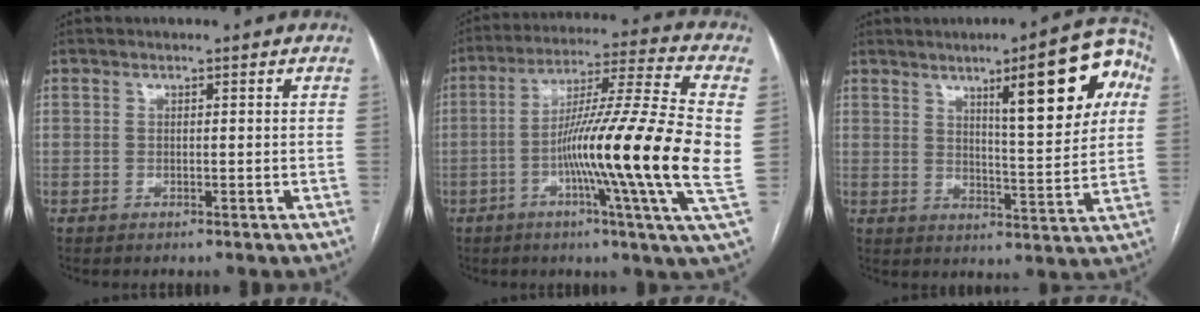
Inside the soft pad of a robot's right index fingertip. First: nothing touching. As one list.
[{"total": 20.8, "force": [-2.8, -1.6, 20.5], "torque": [-0.319, -0.008, -0.064]}, {"total": 14.9, "force": [6.1, 2.6, 13.4], "torque": [-0.170, 0.010, 0.081]}]